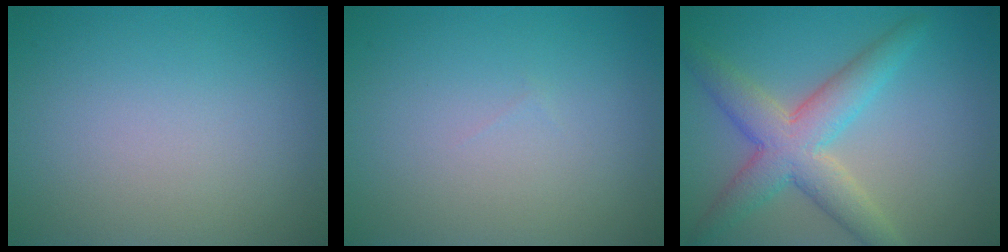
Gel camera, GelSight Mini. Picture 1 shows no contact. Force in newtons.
{"total": 0.0}
{"total": 5.0, "press": 4.9, "slide": 0.3}